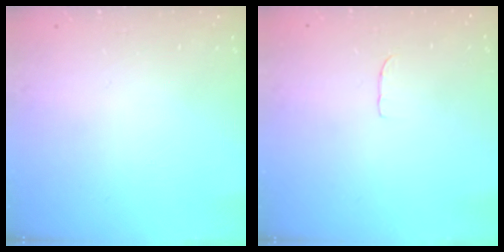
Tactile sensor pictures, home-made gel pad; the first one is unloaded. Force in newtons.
{"total": 3.3, "press": 3.3, "slide": 0.2}